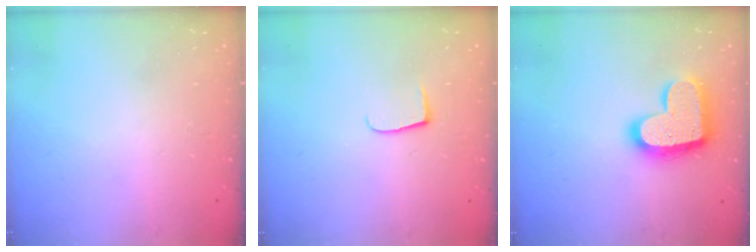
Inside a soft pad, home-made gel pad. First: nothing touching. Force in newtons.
{"total": 5.2, "press": 5.2, "slide": 0.7}
{"total": 19.3, "press": 19.3, "slide": 1.3}